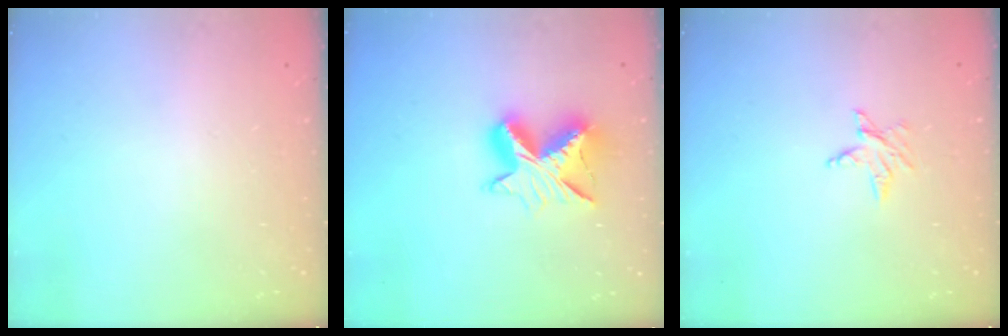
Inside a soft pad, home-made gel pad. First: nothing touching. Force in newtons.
{"total": 12.6, "press": 12.6, "slide": 0.8}
{"total": 3.4, "press": 3.3, "slide": 0.5}